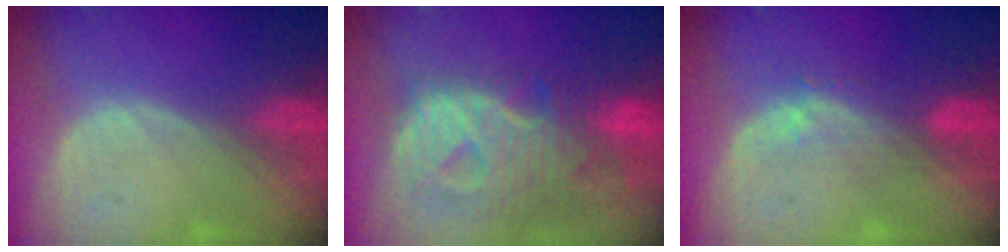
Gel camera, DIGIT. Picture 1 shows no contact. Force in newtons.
{"total": 12.9, "press": 10.9, "slide": 6.9}
{"total": 3.4, "press": 3.4, "slide": 0.4}